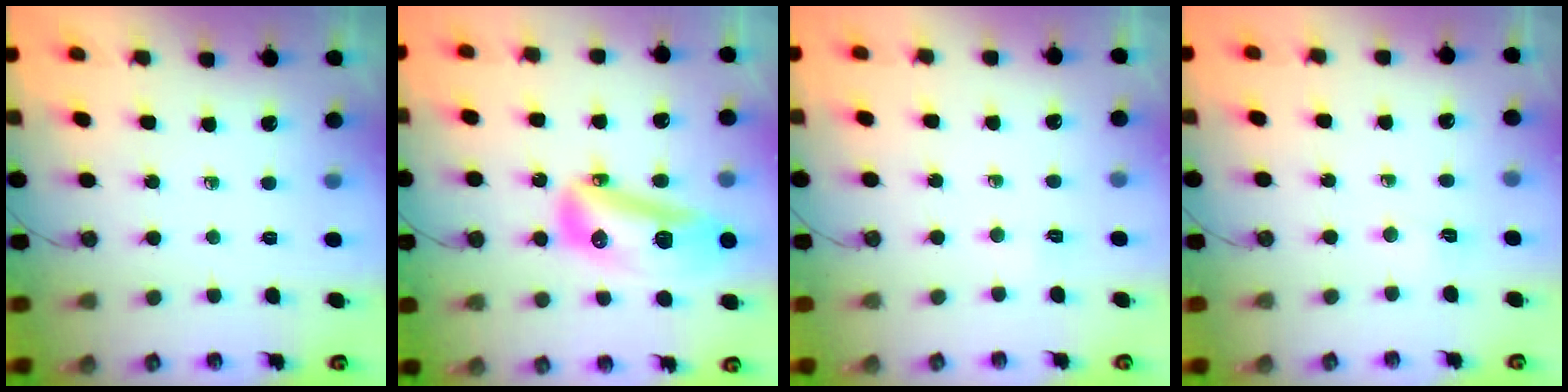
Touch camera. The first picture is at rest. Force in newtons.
{"total": 16.0, "press": 15.9, "slide": 1.8}
{"total": 3.2, "press": 3.2, "slide": 0.4}
{"total": 2.5, "press": 2.5, "slide": 0.5}